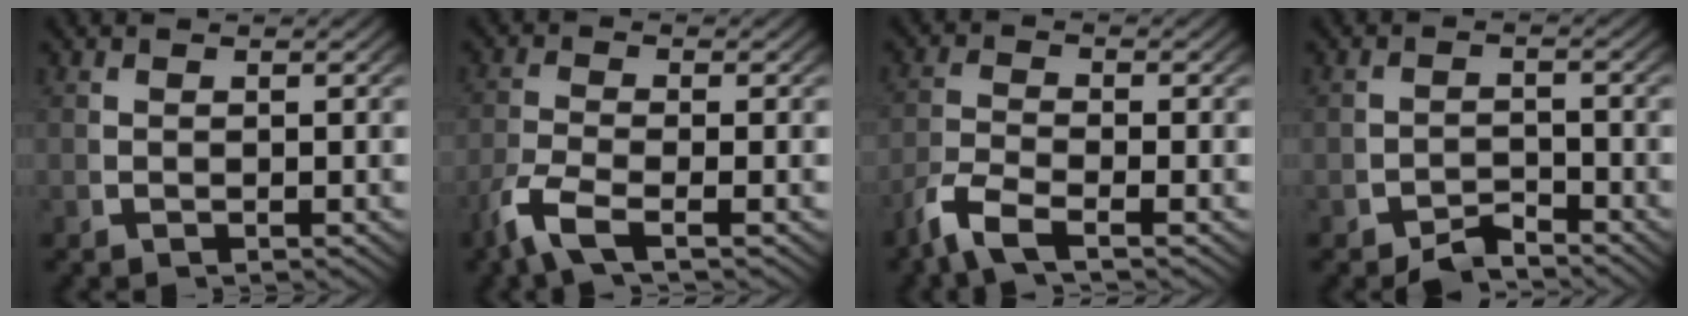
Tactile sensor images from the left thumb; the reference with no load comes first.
{"total": 4.1, "force": [-2.1, 1.4, 3.3], "torque": [-0.087, -0.014, -0.034]}
{"total": 4.2, "force": [-2.5, 1.6, 2.9], "torque": [-0.073, -0.012, -0.045]}
{"total": 2.9, "force": [-2.6, 0.8, 0.8], "torque": [0.000, -0.011, -0.047]}